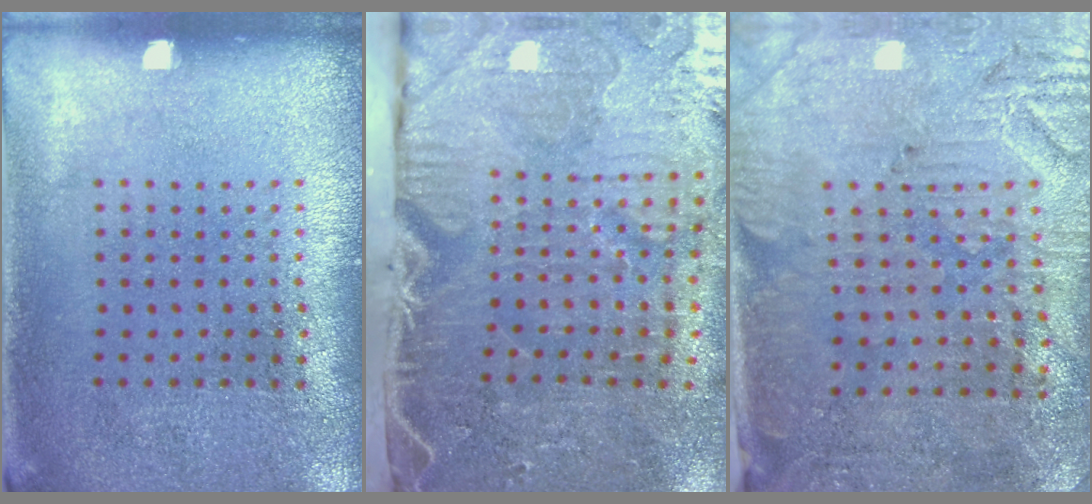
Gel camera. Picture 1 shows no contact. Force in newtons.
{"total": 5.4, "press": 4.4, "slide": 3.1}
{"total": 3.1, "press": 2.8, "slide": 1.4}